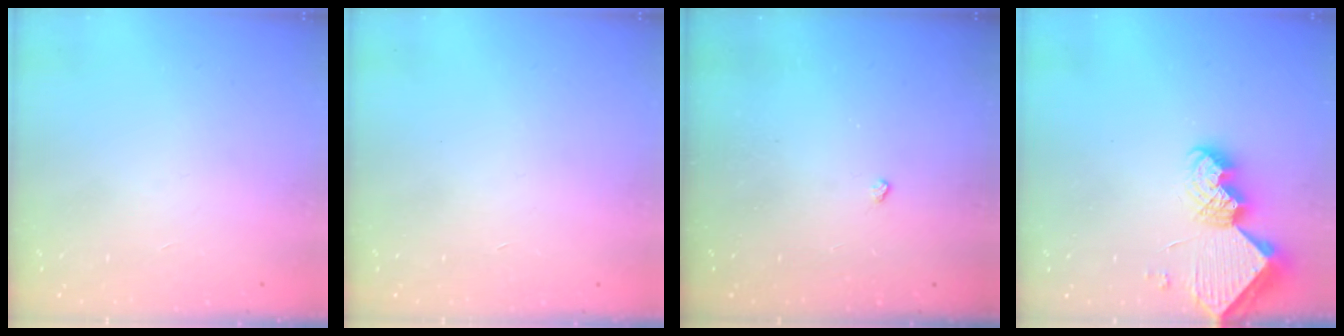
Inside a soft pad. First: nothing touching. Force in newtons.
{"total": 0.0}
{"total": 3.0, "press": 2.9, "slide": 0.4}
{"total": 10.0, "press": 10.0, "slide": 0.8}